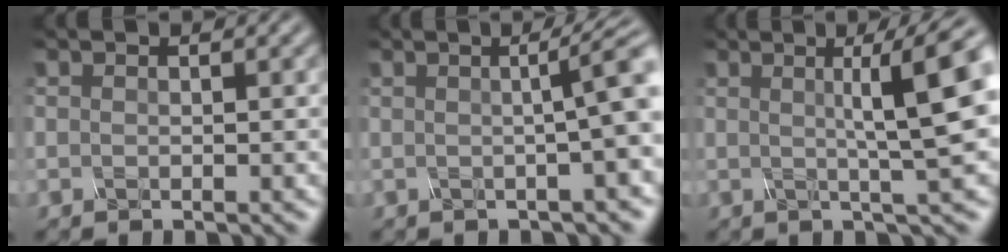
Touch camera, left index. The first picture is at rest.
{"total": 5.9, "force": [0.7, 1.7, 5.6], "torque": [-0.033, 0.024, 0.001]}
{"total": 7.6, "force": [1.5, 1.1, 7.3], "torque": [-0.083, 0.015, 0.022]}